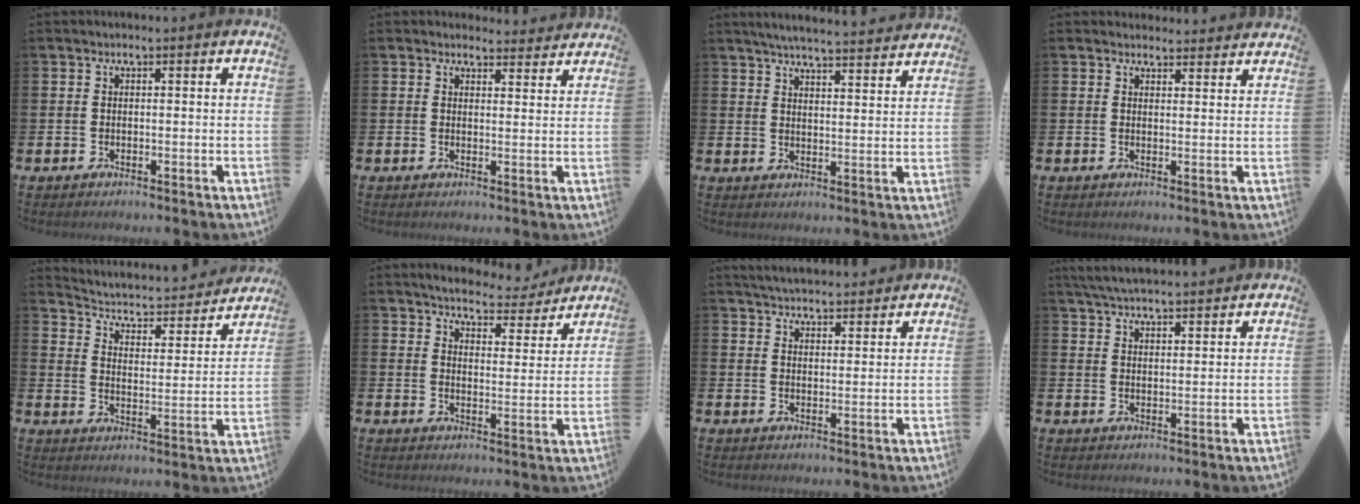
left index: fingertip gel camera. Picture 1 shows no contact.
{"total": 2.8, "force": [2.7, 0.8, -0.1], "torque": [0.004, -0.015, 0.047]}
{"total": 5.5, "force": [5.4, 0.0, 1.1], "torque": [-0.034, -0.033, 0.095]}
{"total": 2.6, "force": [2.6, 0.6, -0.2], "torque": [0.008, -0.016, 0.046]}
{"total": 3.9, "force": [3.4, 1.3, 1.1], "torque": [-0.049, -0.031, 0.048]}
{"total": 5.2, "force": [5.1, 1.1, 0.6], "torque": [-0.025, -0.037, 0.085]}
{"total": 4.4, "force": [4.4, 0.5, 0.1], "torque": [-0.014, -0.025, 0.080]}
{"total": 4.8, "force": [4.7, 0.4, 0.9], "torque": [-0.038, -0.016, 0.087]}